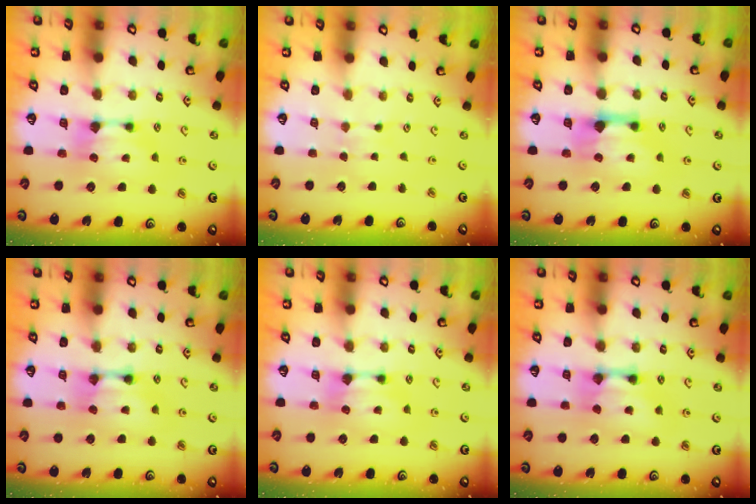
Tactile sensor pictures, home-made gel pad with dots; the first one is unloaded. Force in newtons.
{"total": 3.3, "press": 3.3, "slide": 0.1}
{"total": 1.5, "press": 0.6, "slide": 1.4}
{"total": 1.9, "press": 1.9, "slide": 0.1}
{"total": 0.0}
{"total": 3.1, "press": 3.1, "slide": 0.3}